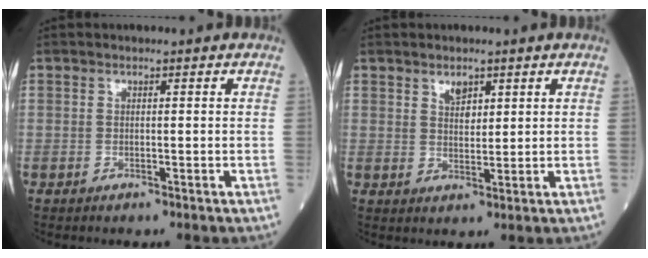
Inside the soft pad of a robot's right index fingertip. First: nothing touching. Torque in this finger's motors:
{"motor_torque": [0.00, 0.06, -0.03, 0.03]}